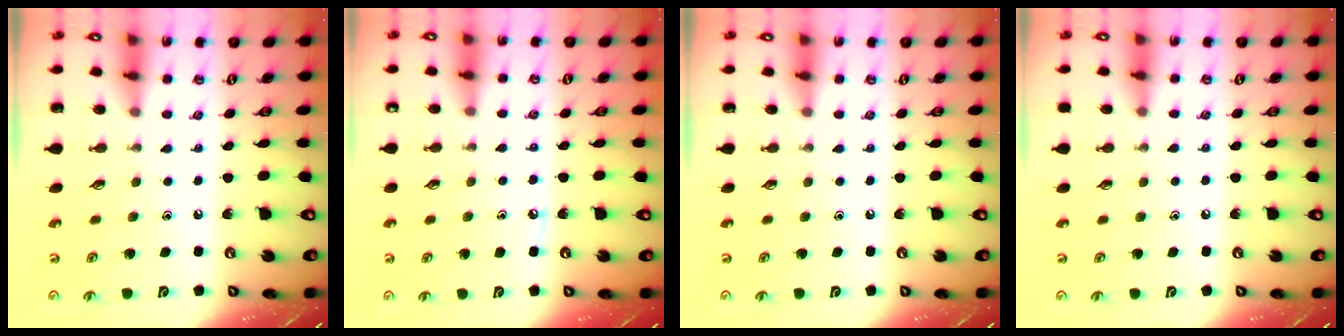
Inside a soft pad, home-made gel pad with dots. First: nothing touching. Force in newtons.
{"total": 3.8, "press": 3.8, "slide": 0.5}
{"total": 0.0}
{"total": 4.0, "press": 3.9, "slide": 0.5}